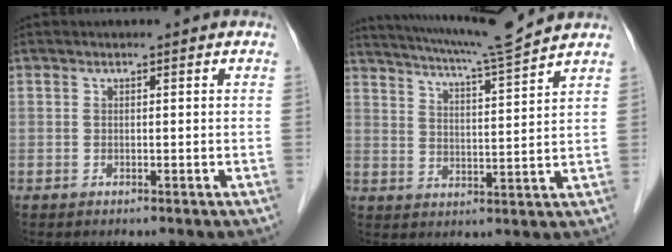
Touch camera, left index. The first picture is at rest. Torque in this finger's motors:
{"motor_torque": [0.60, -0.79, 0.36, 0.10]}